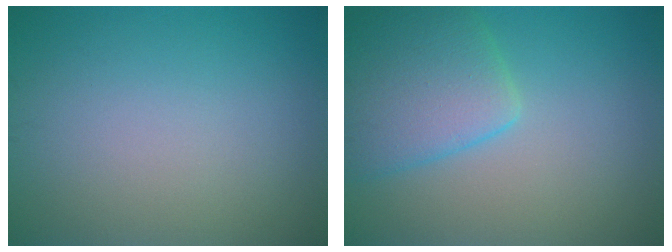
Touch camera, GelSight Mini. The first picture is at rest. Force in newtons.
{"total": 5.7, "press": 5.7, "slide": 0.4}